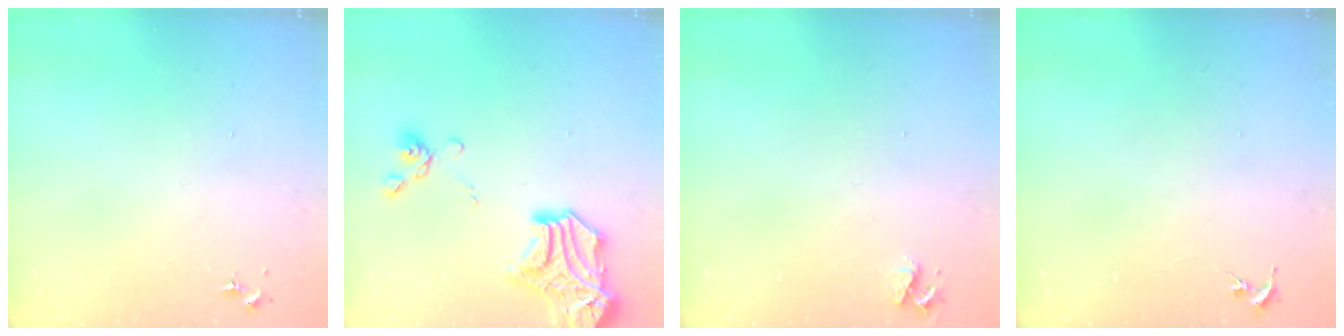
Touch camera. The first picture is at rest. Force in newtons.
{"total": 18.0, "press": 17.9, "slide": 1.8}
{"total": 3.3, "press": 3.3, "slide": 0.5}
{"total": 0.0}